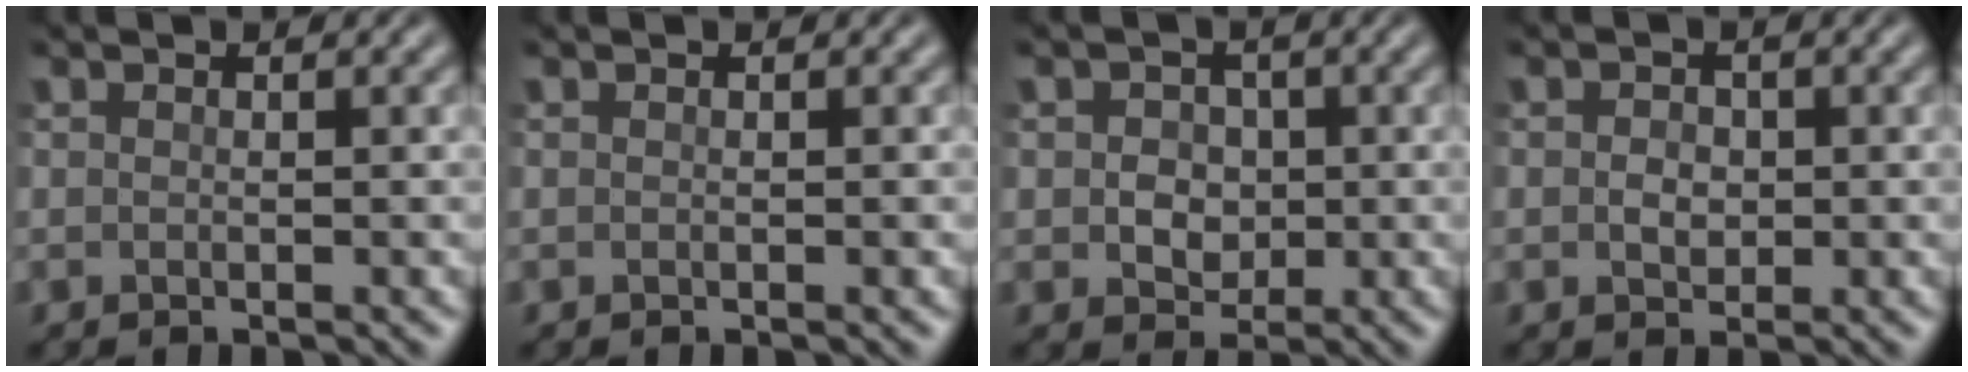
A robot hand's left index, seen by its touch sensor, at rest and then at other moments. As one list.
[{"total": 0.0}, {"total": 3.1, "force": [0.2, 2.6, 1.7], "torque": [-0.019, 0.000, -0.010]}, {"total": 1.6, "force": [0.0, 1.3, 1.0], "torque": [-0.018, -0.003, -0.002]}]